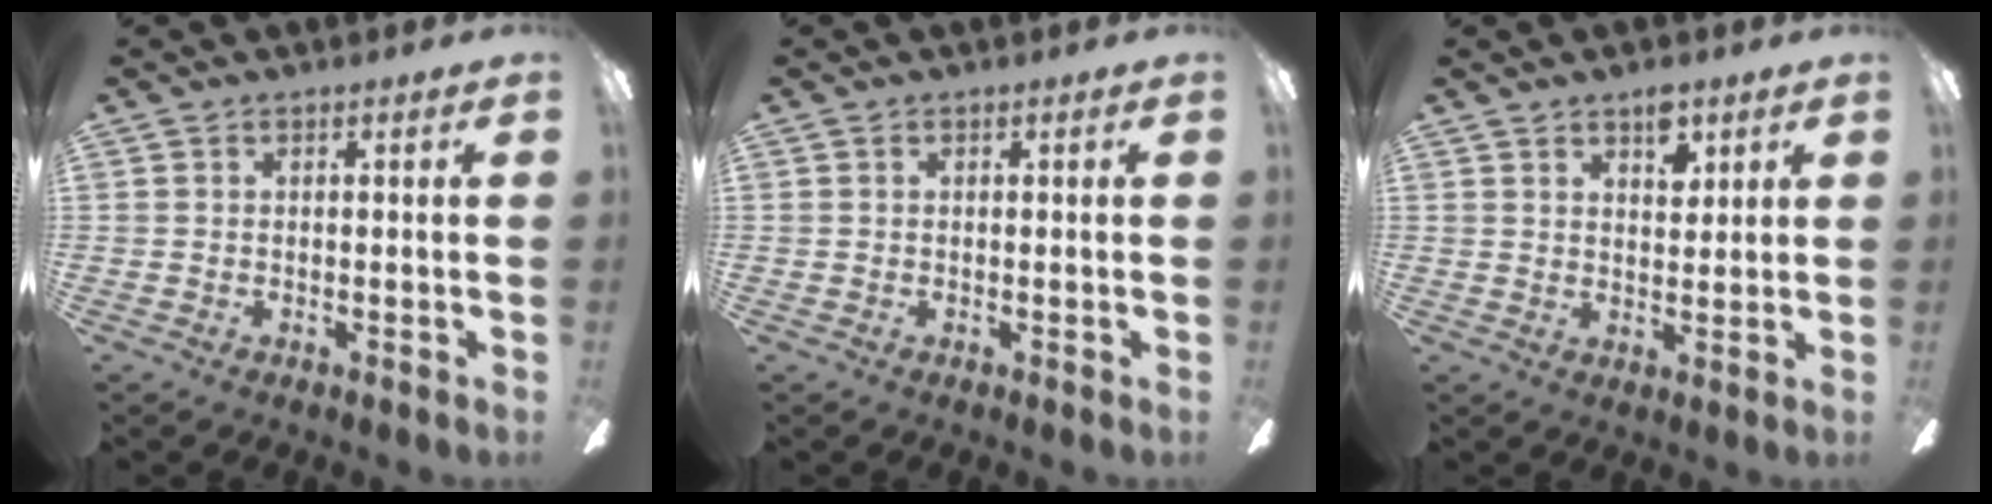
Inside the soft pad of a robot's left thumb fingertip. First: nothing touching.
{"total": 0.0}
{"total": 5.7, "force": [3.8, 2.8, 3.2], "torque": [-0.029, -0.018, 0.061]}